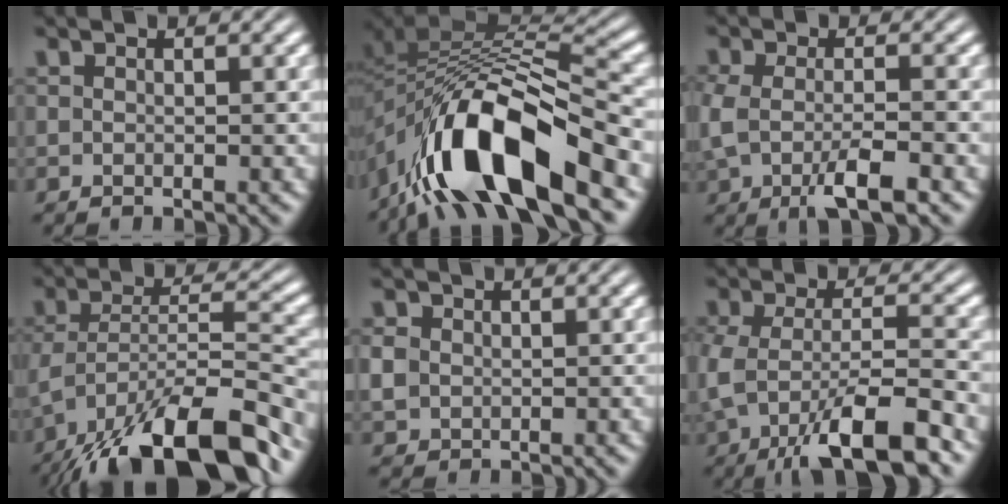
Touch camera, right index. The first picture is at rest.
{"total": 12.2, "force": [-3.8, 6.5, 9.7], "torque": [-0.186, -0.031, -0.054]}
{"total": 3.9, "force": [-0.6, 1.4, 3.6], "torque": [-0.079, -0.019, 0.001]}
{"total": 10.7, "force": [-5.4, 5.2, 7.7], "torque": [-0.148, -0.043, -0.063]}
{"total": 1.5, "force": [0.8, 1.2, 0.3], "torque": [-0.017, -0.006, 0.019]}
{"total": 7.1, "force": [-2.7, 2.9, 5.9], "torque": [-0.119, -0.033, -0.025]}